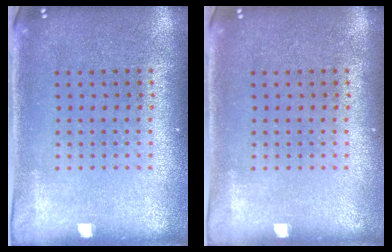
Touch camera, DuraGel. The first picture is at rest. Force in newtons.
{"total": 0.0}